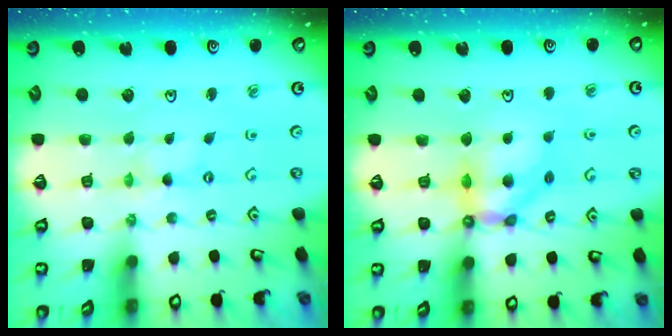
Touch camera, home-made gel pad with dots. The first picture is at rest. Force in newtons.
{"total": 10.1, "press": 10.0, "slide": 1.6}